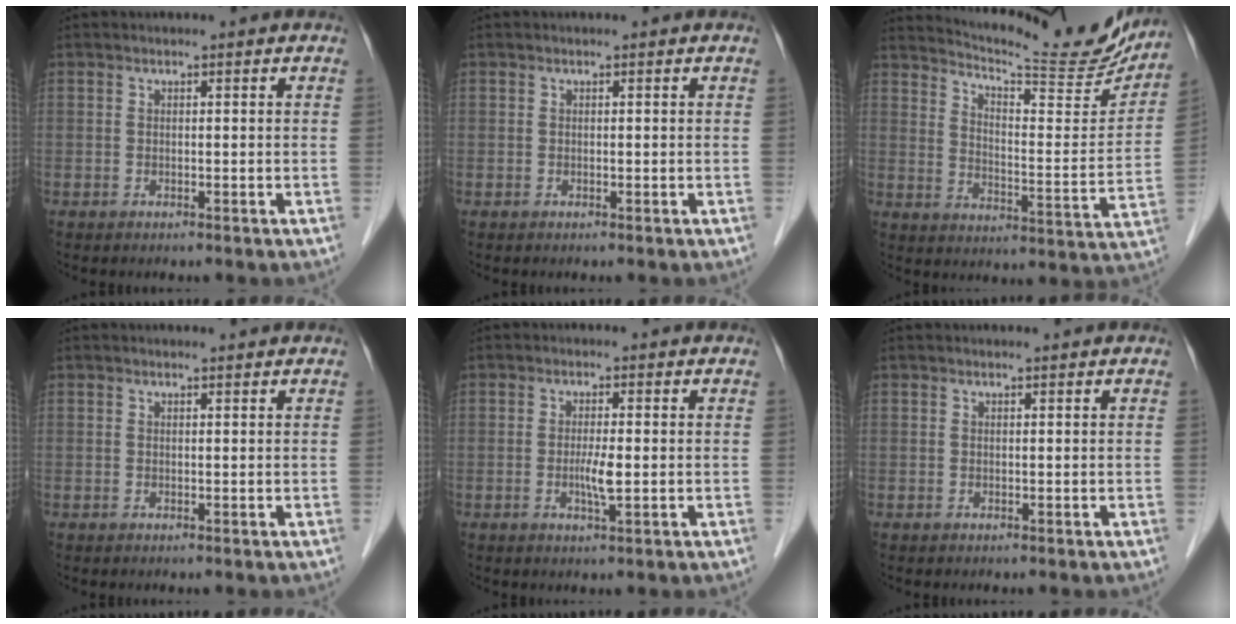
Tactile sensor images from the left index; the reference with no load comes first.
{"total": 0.0}
{"total": 19.5, "force": [18.4, 2.1, 6.1], "torque": [-0.099, -0.058, 0.239]}
{"total": 1.1, "force": [1.1, -0.1, 0.1], "torque": [-0.008, -0.001, 0.016]}
{"total": 2.9, "force": [-0.3, 0.2, 2.8], "torque": [-0.056, -0.005, -0.005]}
{"total": 0.9, "force": [0.9, -0.1, 0.1], "torque": [-0.008, 0.001, 0.012]}